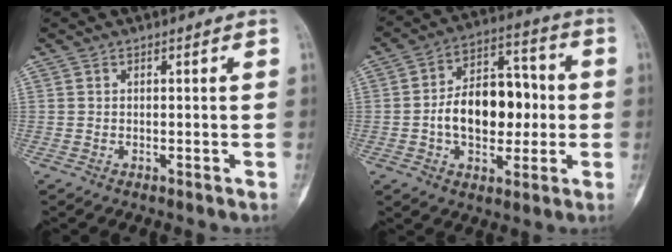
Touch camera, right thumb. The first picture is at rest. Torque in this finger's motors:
{"motor_torque": [0.41, 0.43, 0.64, -0.51, 0.13]}